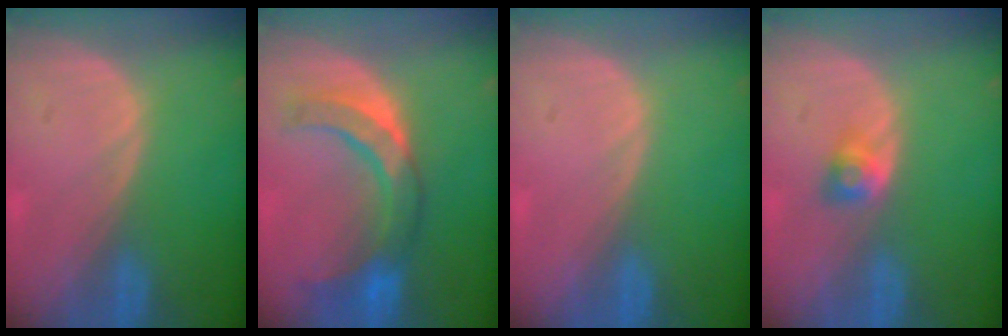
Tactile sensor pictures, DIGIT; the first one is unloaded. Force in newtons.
{"total": 8.2, "press": 8.2, "slide": 0.6}
{"total": 0.0}
{"total": 2.7, "press": 2.4, "slide": 1.3}